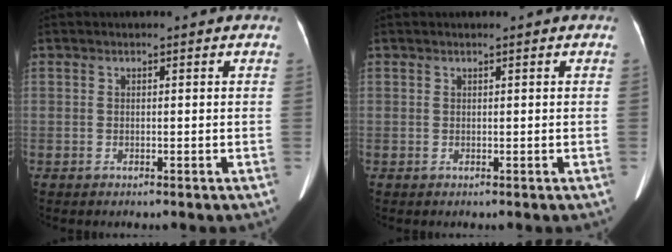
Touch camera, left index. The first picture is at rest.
{"total": 0.0}